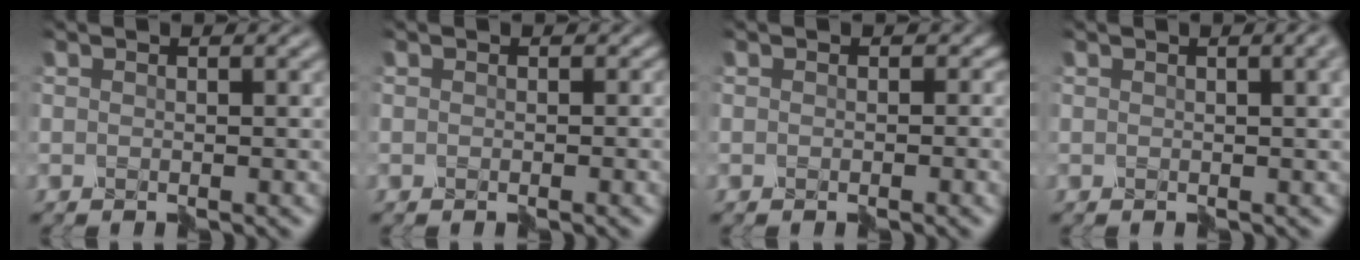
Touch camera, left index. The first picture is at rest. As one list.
[{"total": 0.9, "force": [-0.4, 0.8, 0.0], "torque": [0.012, 0.003, -0.006]}, {"total": 1.6, "force": [-0.8, 1.4, 0.1], "torque": [0.012, 0.000, -0.012]}, {"total": 5.8, "force": [1.6, 3.0, 4.7], "torque": [-0.021, 0.024, 0.016]}]